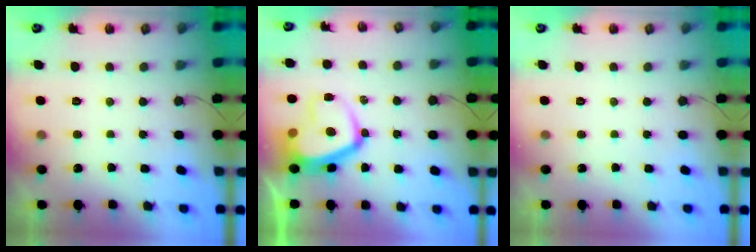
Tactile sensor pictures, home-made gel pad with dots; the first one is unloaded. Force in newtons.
{"total": 11.5, "press": 11.5, "slide": 1.0}
{"total": 0.0}